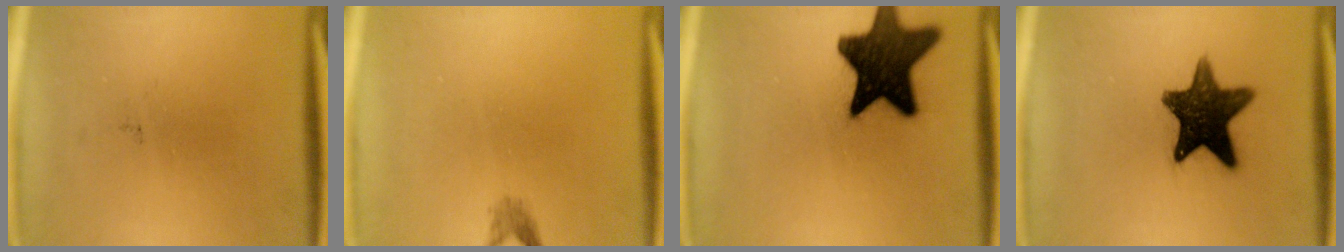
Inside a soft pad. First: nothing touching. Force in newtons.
{"total": 1.2}
{"total": 15.9}
{"total": 13.3}